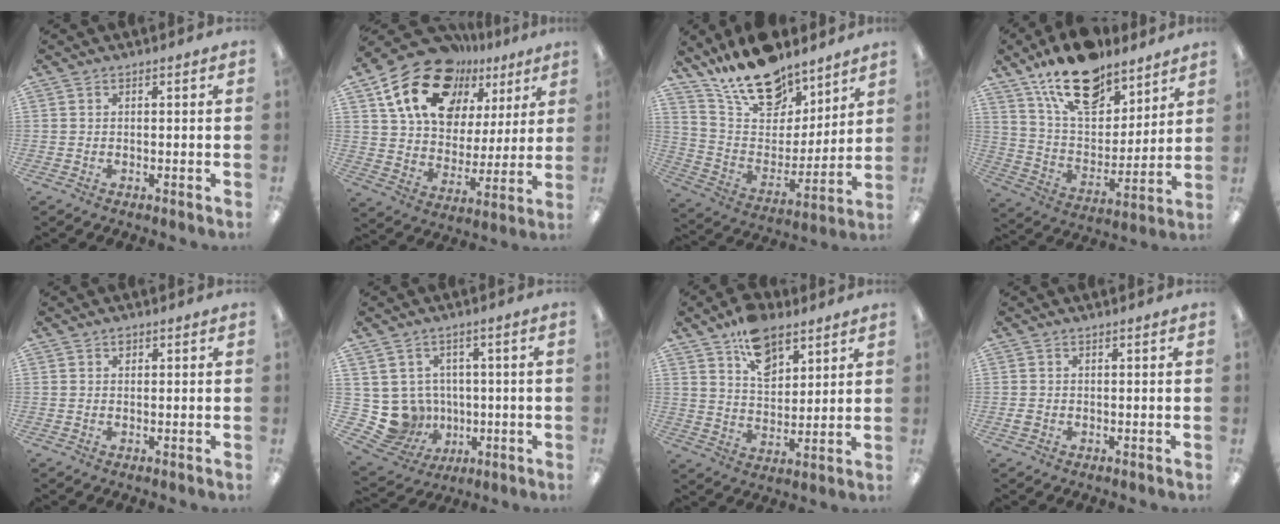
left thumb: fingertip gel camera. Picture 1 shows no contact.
{"total": 19.3, "force": [12.4, 11.9, 8.8], "torque": [-0.171, -0.063, 0.227]}
{"total": 18.8, "force": [15.2, 8.7, 6.9], "torque": [-0.135, -0.103, 0.274]}
{"total": 18.7, "force": [13.7, 9.1, 9.0], "torque": [-0.158, -0.076, 0.243]}
{"total": 1.0, "force": [0.6, 0.7, 0.4], "torque": [-0.001, -0.002, 0.010]}
{"total": 9.7, "force": [-0.3, 9.4, 2.5], "torque": [-0.085, -0.005, 0.007]}
{"total": 11.2, "force": [7.5, 6.5, 5.2], "torque": [-0.078, -0.034, 0.136]}
{"total": 1.0, "force": [0.0, 0.8, 0.5], "torque": [-0.009, 0.004, -0.001]}